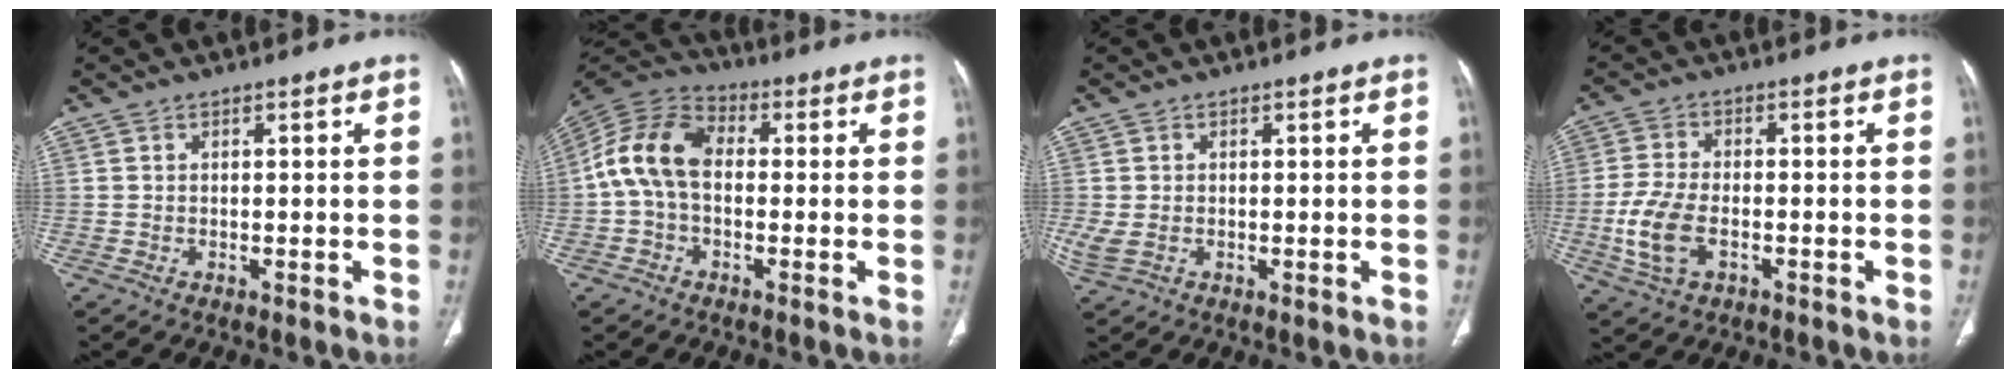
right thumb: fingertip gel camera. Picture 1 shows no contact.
{"total": 11.5, "force": [-0.1, 7.8, 8.5], "torque": [-0.160, 0.030, -0.014]}
{"total": 3.2, "force": [-0.3, 2.1, 2.4], "torque": [-0.072, 0.003, 0.001]}
{"total": 8.5, "force": [-2.3, 4.8, 6.6], "torque": [-0.148, 0.005, -0.043]}